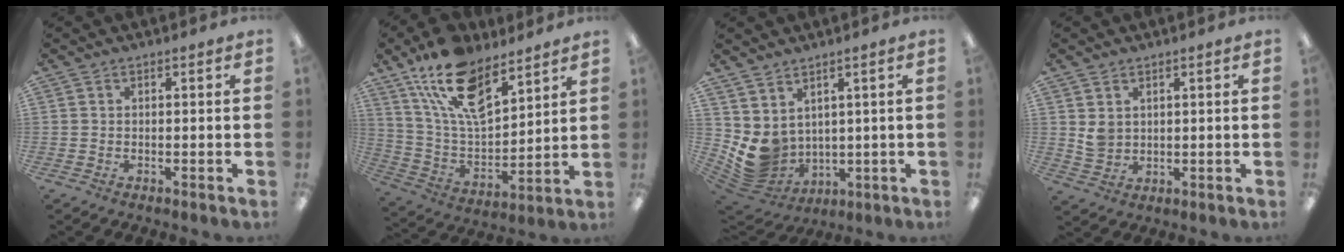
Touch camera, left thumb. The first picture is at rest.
{"total": 18.7, "force": [12.4, 8.5, 11.0], "torque": [-0.211, -0.057, 0.224]}
{"total": 7.4, "force": [2.9, 6.3, 2.6], "torque": [-0.080, -0.034, 0.068]}
{"total": 3.7, "force": [1.7, 2.9, 1.3], "torque": [-0.022, 0.001, 0.033]}